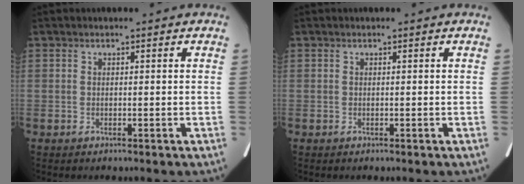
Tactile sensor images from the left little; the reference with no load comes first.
{"total": 0.0}